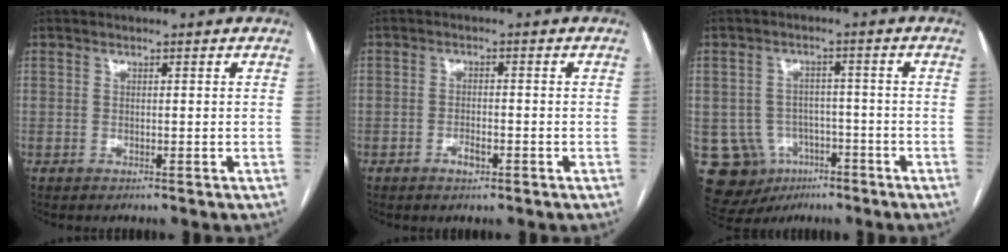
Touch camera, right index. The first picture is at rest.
{"total": 2.4, "force": [-1.3, 0.9, 1.8], "torque": [-0.031, 0.002, -0.021]}
{"total": 10.5, "force": [-4.6, 8.9, 3.1], "torque": [-0.060, 0.018, -0.058]}